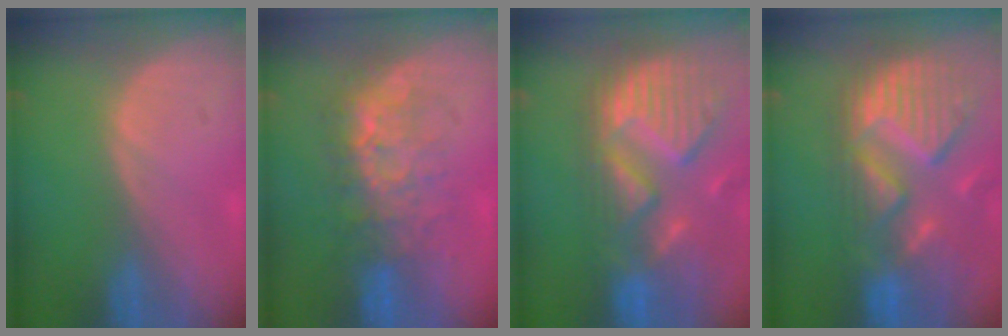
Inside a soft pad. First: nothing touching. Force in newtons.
{"total": 8.0, "press": 7.8, "slide": 1.8}
{"total": 13.9, "press": 11.7, "slide": 7.5}
{"total": 13.7, "press": 11.6, "slide": 7.3}